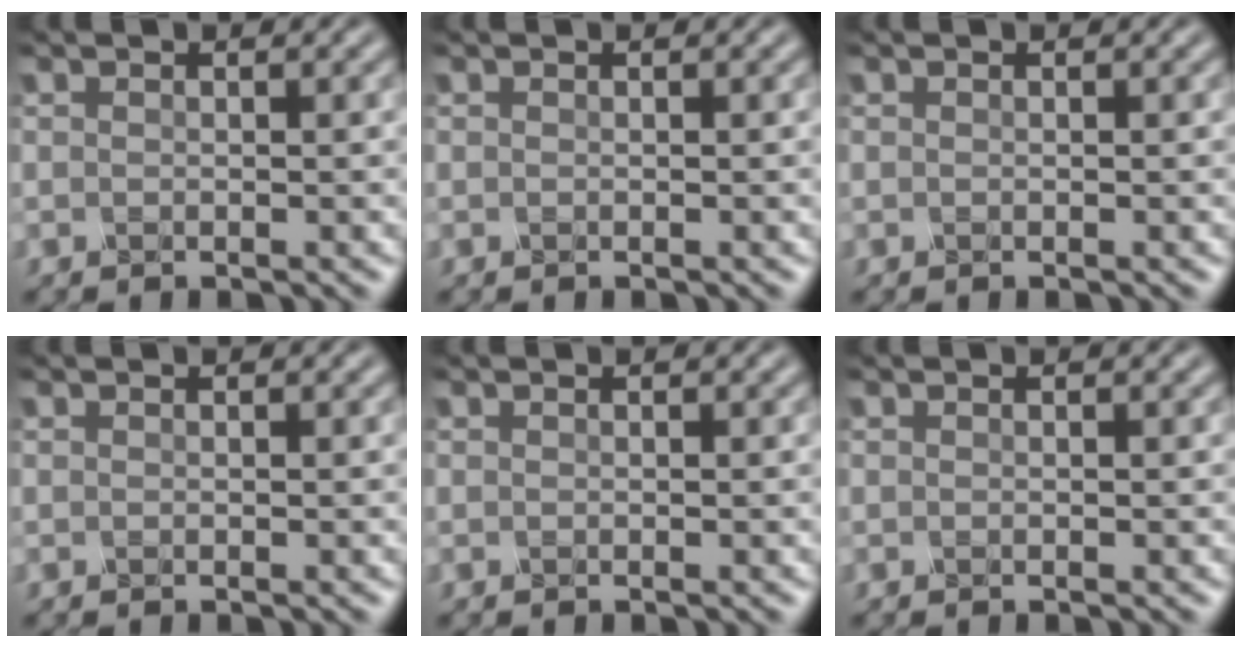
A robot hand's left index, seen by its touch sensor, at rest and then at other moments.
{"total": 0.0}
{"total": 0.0}
{"total": 0.0}
{"total": 0.0}
{"total": 0.0}